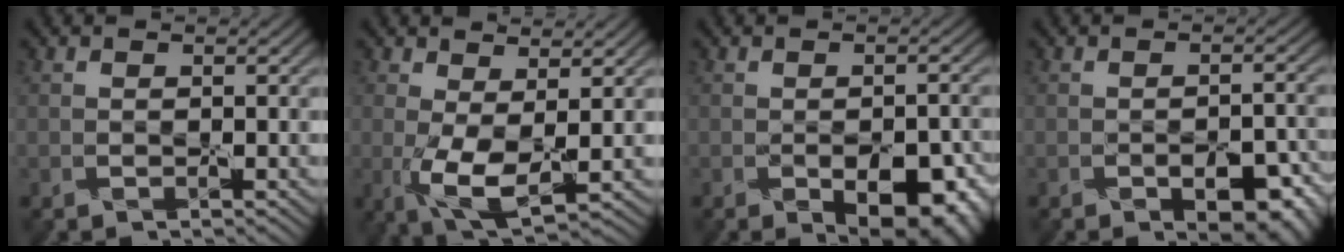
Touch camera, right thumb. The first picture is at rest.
{"total": 6.0, "force": [0.1, 2.3, 5.5], "torque": [-0.123, -0.006, 0.006]}
{"total": 8.9, "force": [-3.6, 4.4, 6.8], "torque": [-0.106, -0.031, -0.030]}
{"total": 6.0, "force": [-2.8, 2.7, 4.6], "torque": [-0.065, -0.007, -0.029]}